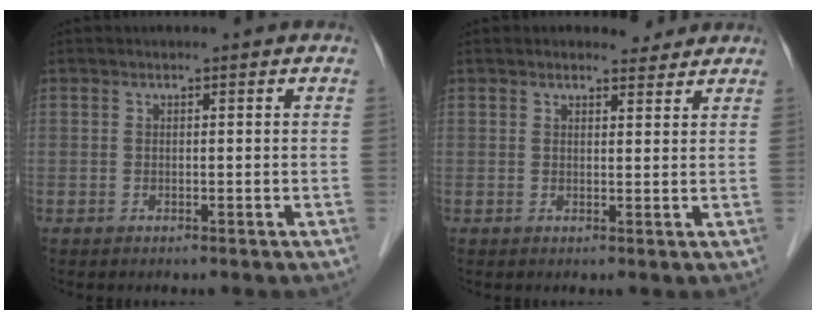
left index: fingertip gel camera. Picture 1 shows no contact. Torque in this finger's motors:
{"motor_torque": [0.31, -0.64, 0.04, 0.00]}